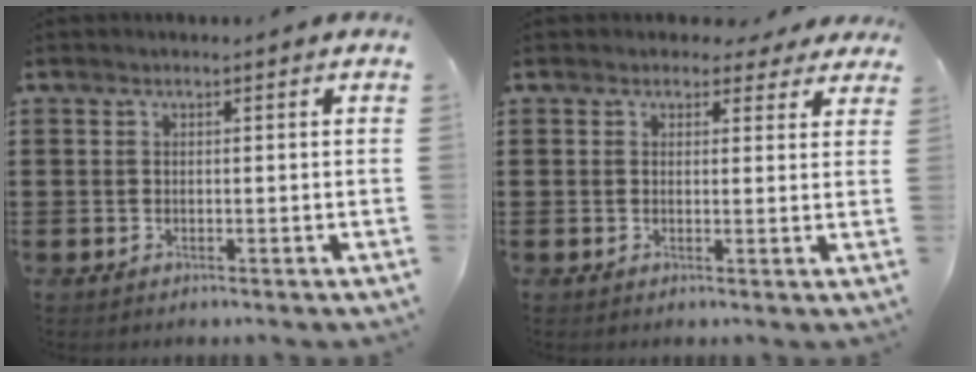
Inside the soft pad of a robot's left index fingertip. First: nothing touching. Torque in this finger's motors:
{"motor_torque": [2.14, 0.00, 0.31, 0.00]}